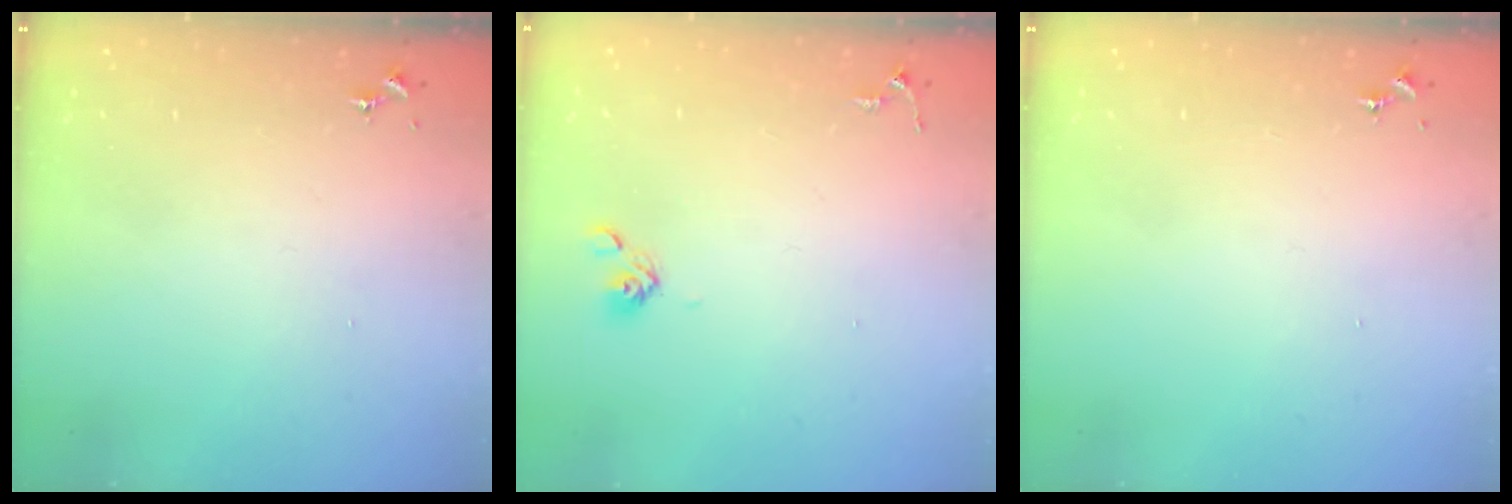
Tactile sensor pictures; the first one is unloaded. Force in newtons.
{"total": 4.6, "press": 4.5, "slide": 1.1}
{"total": 0.0}